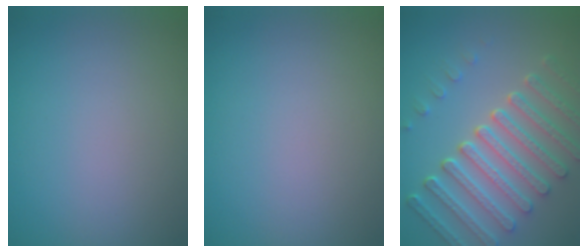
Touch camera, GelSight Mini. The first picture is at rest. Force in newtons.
{"total": 0.0}
{"total": 7.5, "press": 5.7, "slide": 4.9}